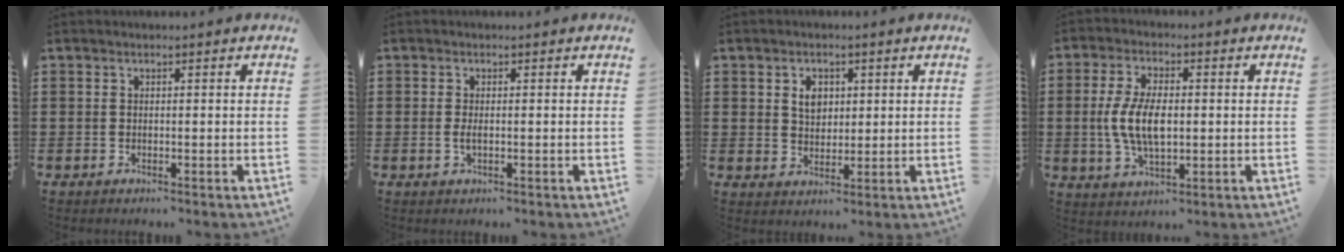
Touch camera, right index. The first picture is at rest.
{"total": 1.3, "force": [-0.2, 0.2, 1.3], "torque": [-0.024, -0.002, -0.003]}
{"total": 3.5, "force": [1.1, 2.6, 2.1], "torque": [-0.043, 0.007, 0.017]}
{"total": 7.8, "force": [-0.2, 3.6, 6.9], "torque": [-0.153, 0.001, -0.010]}